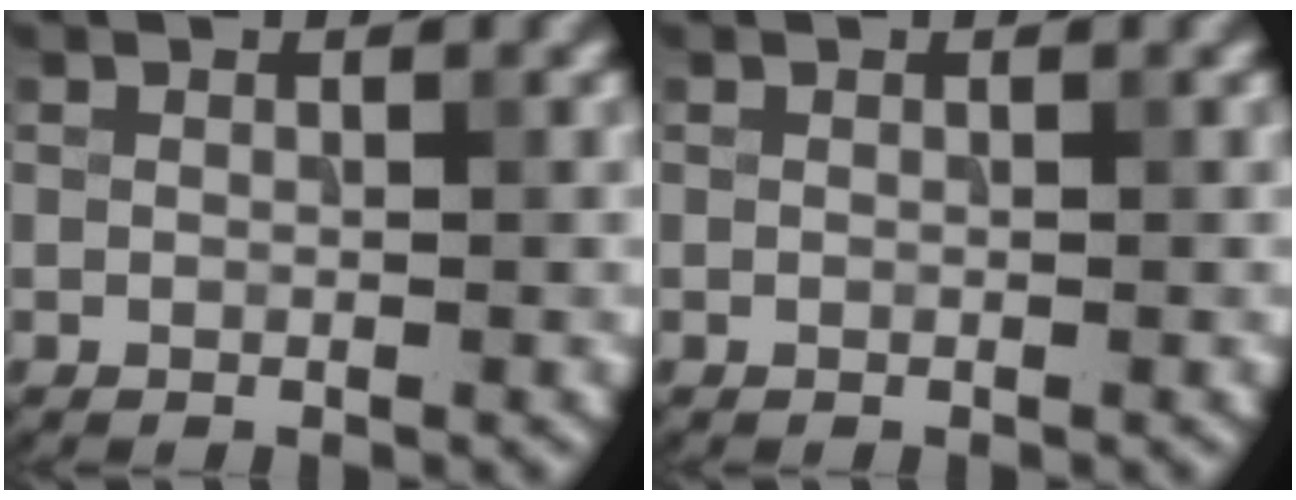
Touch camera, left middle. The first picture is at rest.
{"total": 0.0}